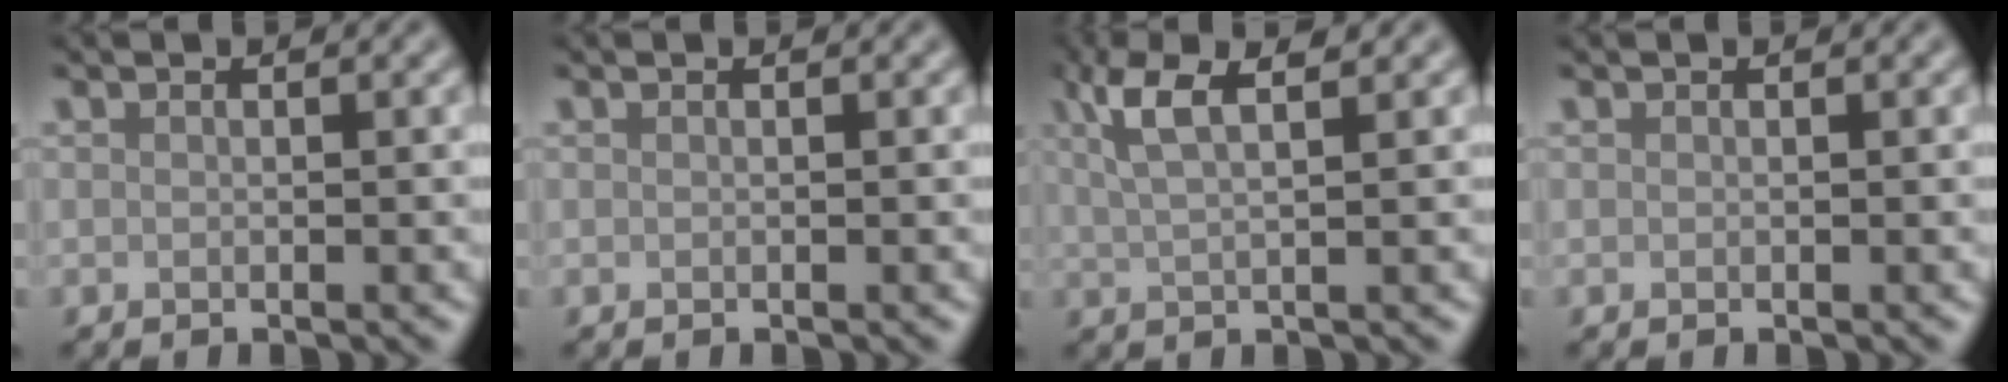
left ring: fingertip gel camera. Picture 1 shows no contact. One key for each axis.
{"total": 0.0}
{"total": 4.2, "fx": 2.1, "fy": 1.1, "fz": 3.4, "tx": -0.059, "ty": 0.007, "tz": 0.038}
{"total": 0.0}